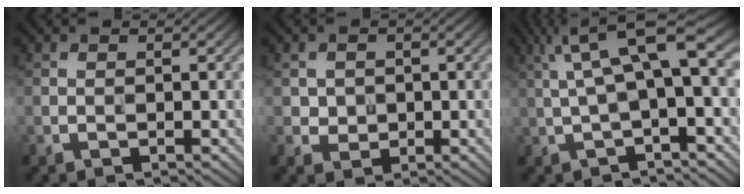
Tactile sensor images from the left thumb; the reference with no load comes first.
{"total": 2.0, "force": [0.2, 1.9, 0.4], "torque": [-0.016, -0.003, 0.002]}
{"total": 9.1, "force": [2.2, 2.2, 8.6], "torque": [-0.161, 0.024, 0.041]}